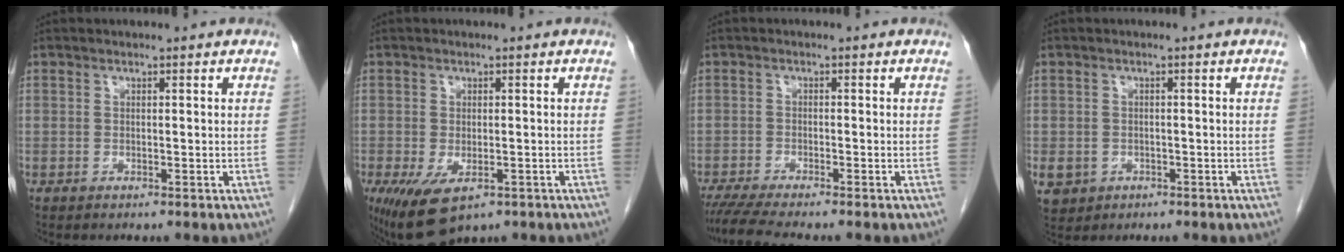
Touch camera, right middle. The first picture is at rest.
{"total": 7.2, "force": [-3.7, 3.3, 5.1], "torque": [-0.091, -0.017, -0.055]}
{"total": 6.2, "force": [-5.4, -0.5, 3.1], "torque": [-0.047, -0.018, -0.093]}
{"total": 7.6, "force": [-3.0, 6.5, 2.6], "torque": [-0.080, -0.003, -0.039]}